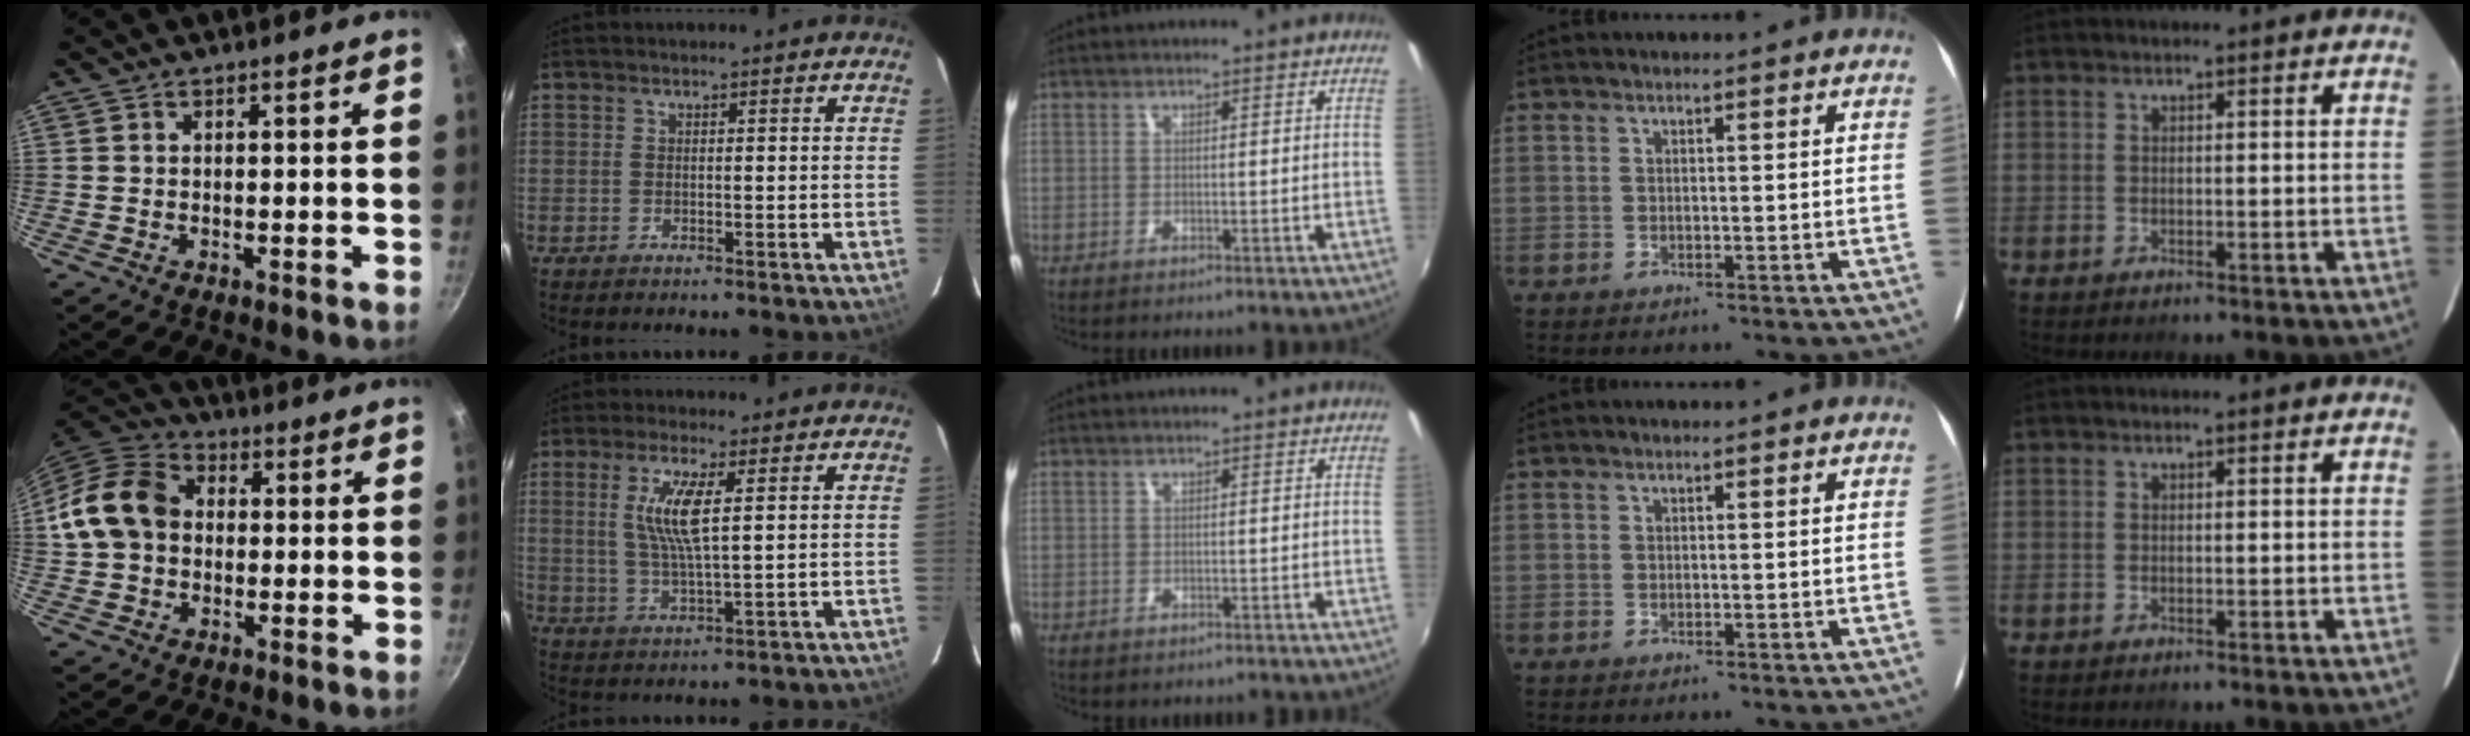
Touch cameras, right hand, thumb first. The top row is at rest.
{"thumb": {"total": 13.0, "force": [0.5, 10.2, 8.0], "torque": [-0.121, 0.028, -0.007]}, "index": {"total": 7.6, "force": [2.0, 1.1, 7.2], "torque": [-0.146, -0.005, 0.041]}, "middle": {"total": 0.7, "force": [-0.5, 0.4, 0.2], "torque": [-0.007, -0.002, -0.005]}}